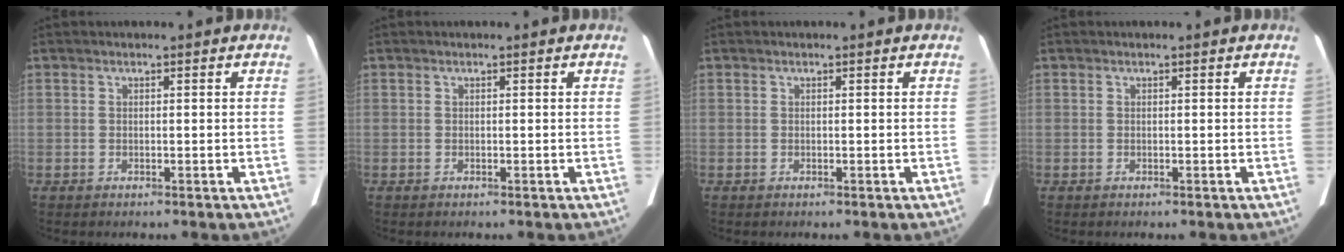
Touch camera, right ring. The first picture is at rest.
{"total": 0.0}
{"total": 0.0}
{"total": 0.0}